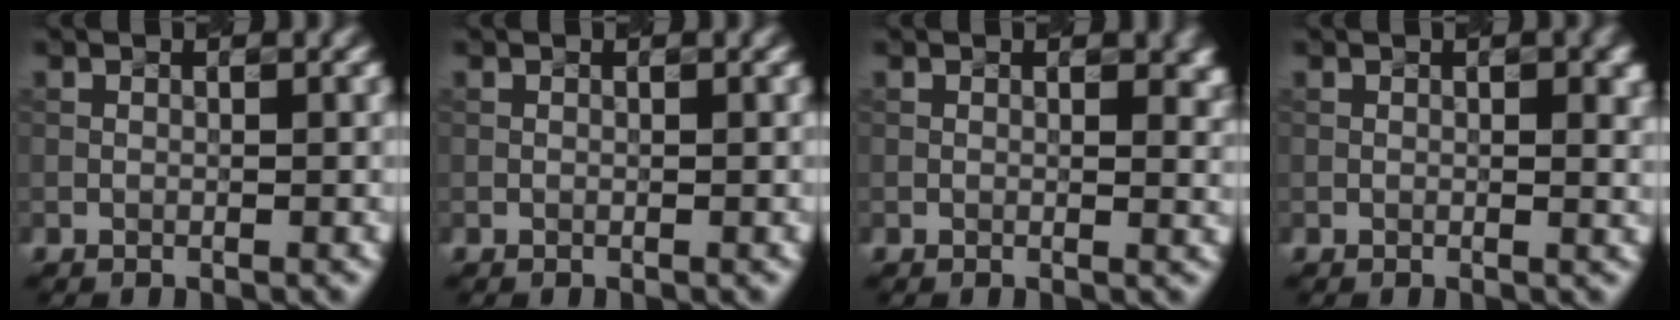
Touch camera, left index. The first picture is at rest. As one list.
[{"total": 0.0}, {"total": 3.1, "force": [1.3, 1.5, 2.3], "torque": [-0.014, 0.006, 0.015]}, {"total": 2.6, "force": [0.6, 1.0, 2.3], "torque": [-0.020, 0.005, 0.013]}]